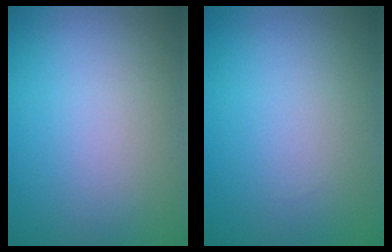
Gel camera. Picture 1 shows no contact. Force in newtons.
{"total": 0.0}